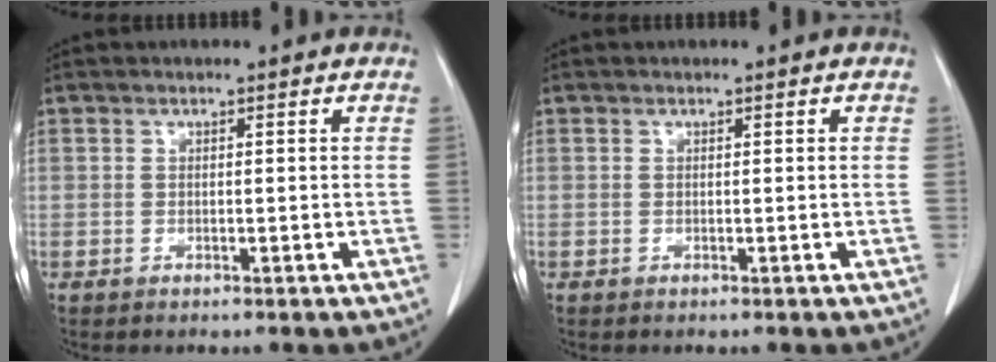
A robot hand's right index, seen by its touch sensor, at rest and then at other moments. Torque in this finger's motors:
{"motor_torque": [-0.07, -0.04, 0.04, 0.01]}